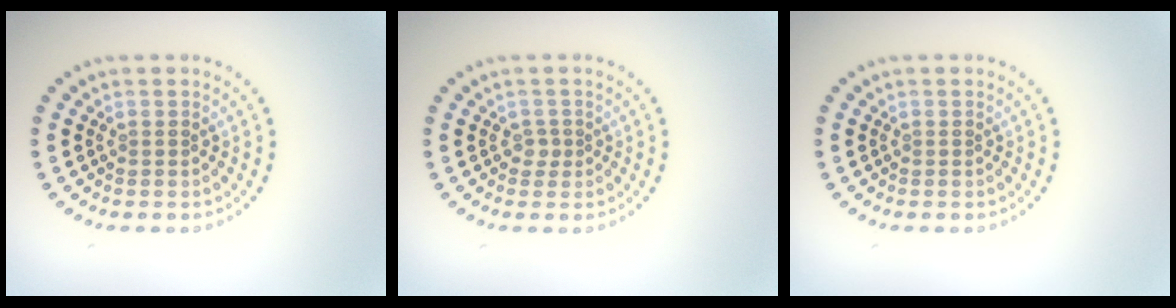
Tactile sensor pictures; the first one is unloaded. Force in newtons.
{"total": 1.0, "press": 0.7, "slide": 0.6}
{"total": 0.0}